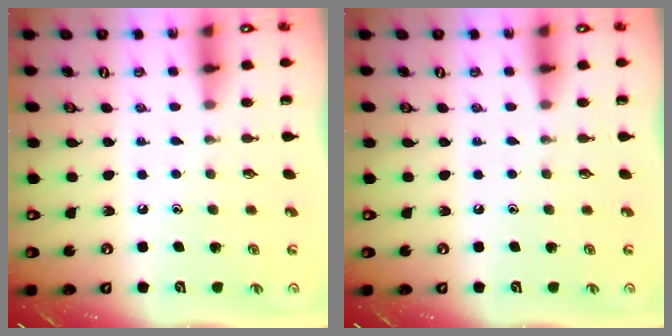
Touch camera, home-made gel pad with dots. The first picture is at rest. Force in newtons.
{"total": 0.0}